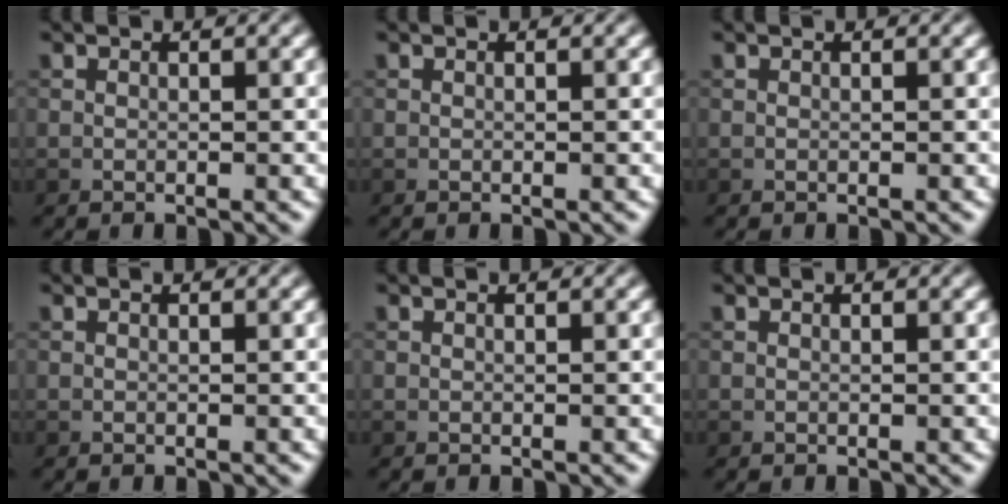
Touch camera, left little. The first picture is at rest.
{"total": 0.0}
{"total": 0.0}
{"total": 0.0}
{"total": 0.0}
{"total": 0.0}